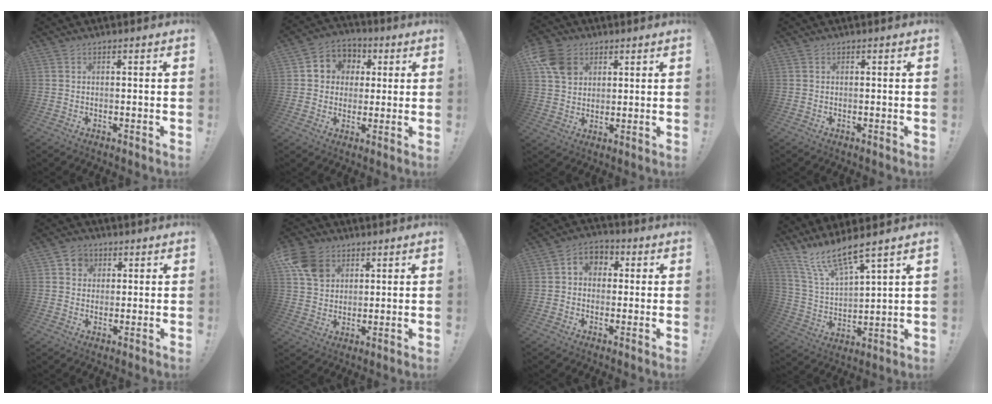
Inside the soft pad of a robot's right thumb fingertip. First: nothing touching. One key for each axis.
{"total": 7.6, "fx": 0.4, "fy": 7.3, "fz": 2.0, "tx": -0.035, "ty": 0.005, "tz": 0.016}
{"total": 10.2, "fx": 4.5, "fy": 7.6, "fz": 5.0, "tx": -0.084, "ty": -0.011, "tz": 0.091}
{"total": 0.0}
{"total": 4.7, "fx": 1.7, "fy": 4.3, "fz": 1.1, "tx": -0.014, "ty": -0.002, "tz": 0.030}
{"total": 11.0, "fx": 5.1, "fy": 8.2, "fz": 5.1, "tx": -0.090, "ty": -0.014, "tz": 0.102}
{"total": 5.7, "fx": -0.1, "fy": 5.0, "fz": 2.6, "tx": -0.043, "ty": 0.013, "tz": 0.002}
{"total": 11.6, "fx": 10.1, "fy": 1.3, "fz": 5.5, "tx": -0.123, "ty": -0.075, "tz": 0.182}